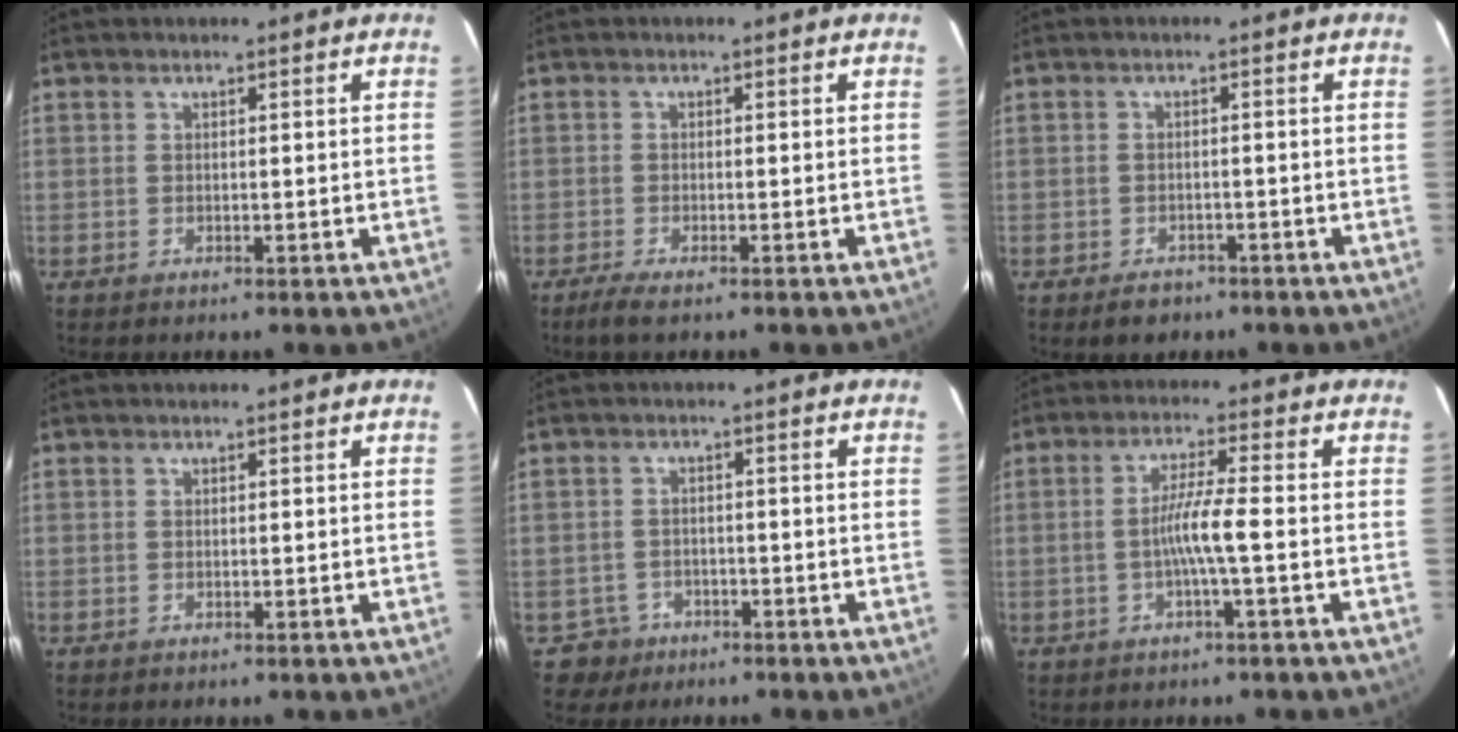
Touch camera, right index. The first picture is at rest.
{"total": 2.4, "force": [-1.7, 0.2, 1.7], "torque": [-0.036, -0.006, -0.035]}
{"total": 2.9, "force": [-2.0, 1.9, 0.9], "torque": [-0.016, 0.002, -0.024]}
{"total": 0.0}
{"total": 3.8, "force": [-1.9, 3.1, -0.7], "torque": [0.013, 0.012, -0.030]}
{"total": 5.2, "force": [-1.1, -0.7, 5.0], "torque": [-0.095, 0.005, -0.021]}